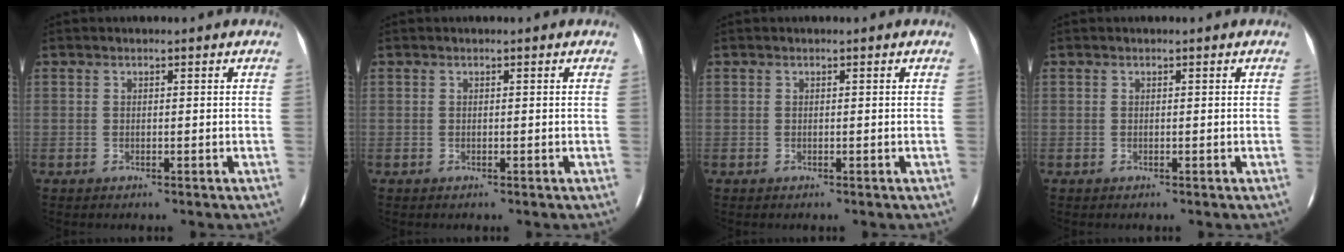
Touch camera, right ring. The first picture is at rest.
{"total": 0.0}
{"total": 0.0}
{"total": 0.0}